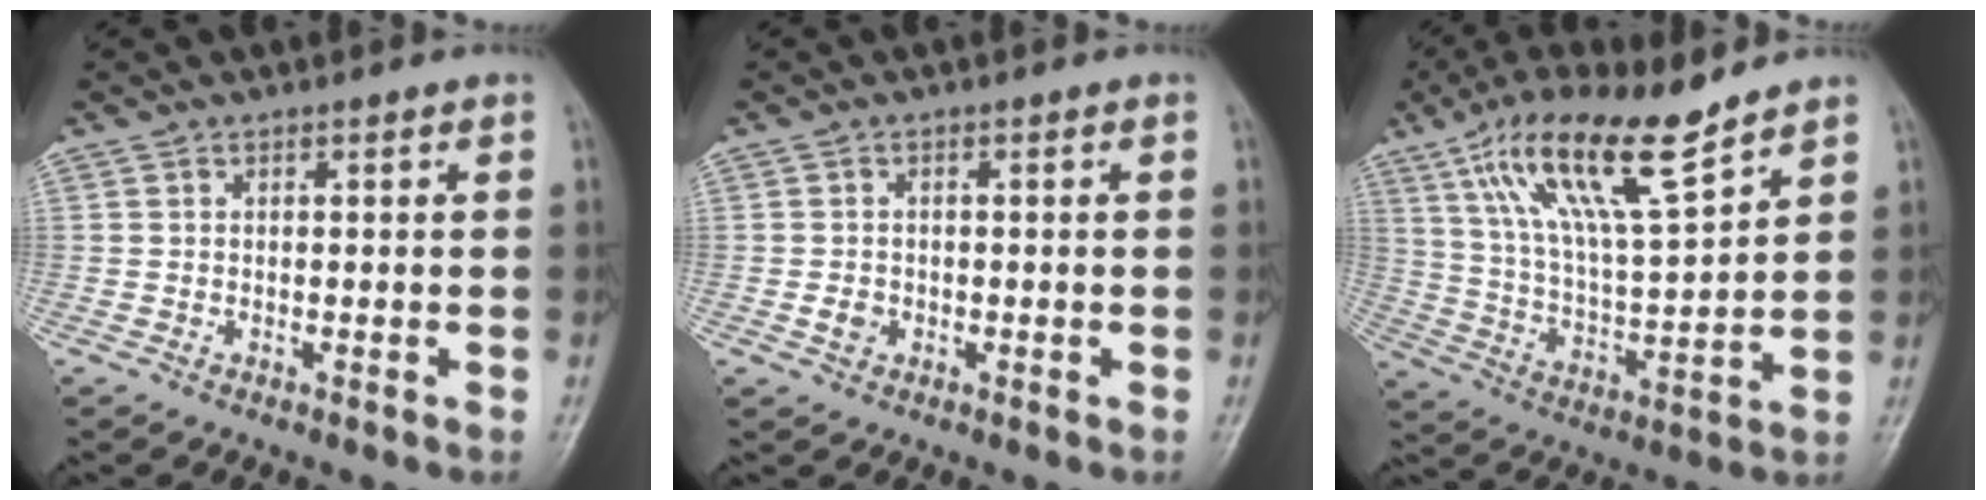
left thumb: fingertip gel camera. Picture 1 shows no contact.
{"total": 2.0, "force": [-0.5, 1.7, 0.9], "torque": [-0.010, 0.003, -0.007]}
{"total": 16.7, "force": [10.9, 3.7, 12.2], "torque": [-0.213, -0.046, 0.212]}